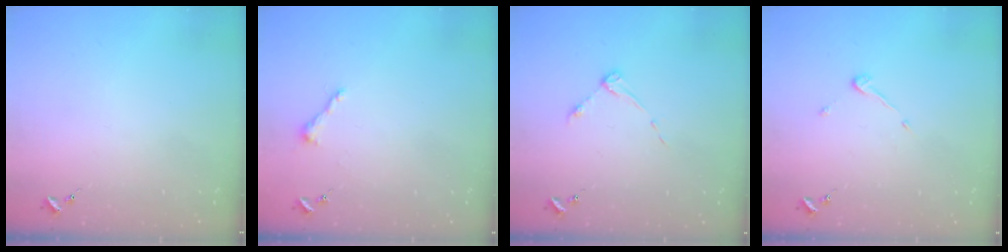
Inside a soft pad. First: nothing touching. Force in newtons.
{"total": 3.9, "press": 3.9, "slide": 0.3}
{"total": 4.3, "press": 4.3, "slide": 0.6}
{"total": 3.6, "press": 3.6, "slide": 0.2}